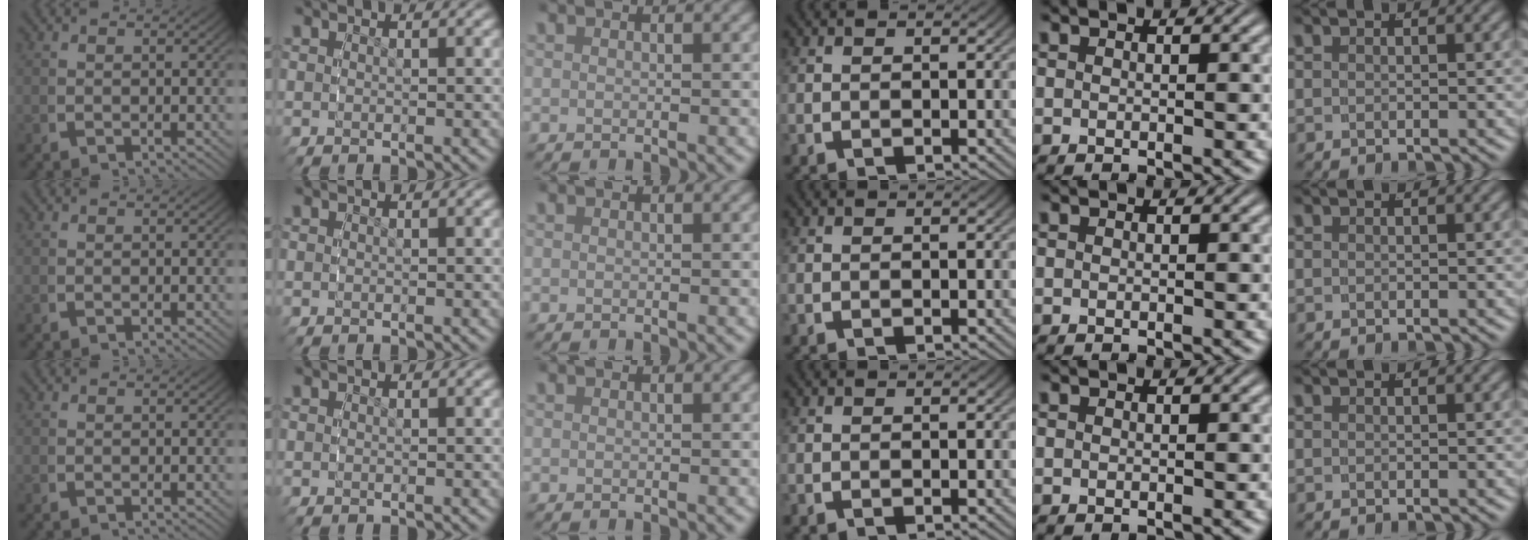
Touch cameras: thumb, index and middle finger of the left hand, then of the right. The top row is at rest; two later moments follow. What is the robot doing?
{"motion": "reach", "object": "pencil case"}